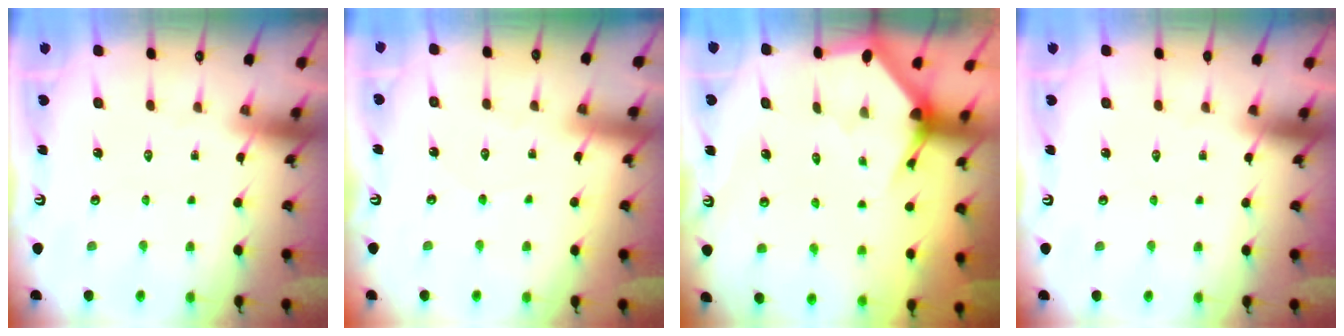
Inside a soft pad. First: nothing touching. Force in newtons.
{"total": 3.5, "press": 3.5, "slide": 0.5}
{"total": 2.9, "press": 2.9, "slide": 0.2}
{"total": 0.0}